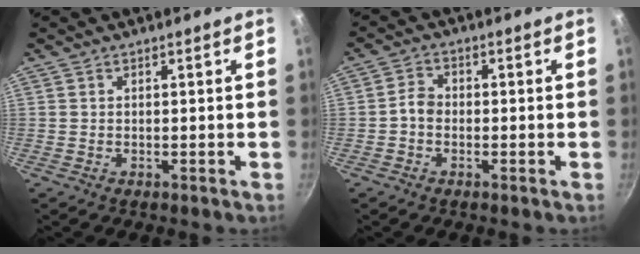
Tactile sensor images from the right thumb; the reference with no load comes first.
{"total": 3.0, "force": [-0.9, 2.3, 1.7], "torque": [-0.025, 0.020, -0.025]}